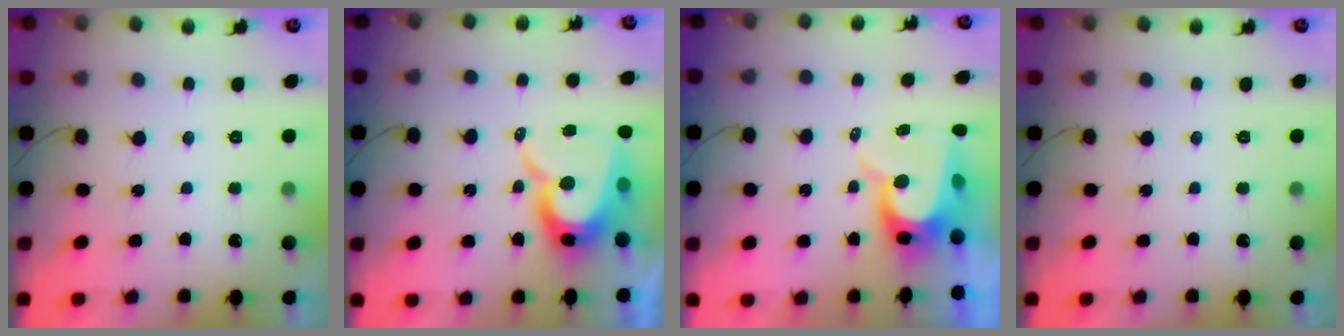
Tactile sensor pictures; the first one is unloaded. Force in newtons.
{"total": 14.7, "press": 14.6, "slide": 0.9}
{"total": 10.5, "press": 10.4, "slide": 0.8}
{"total": 0.0}